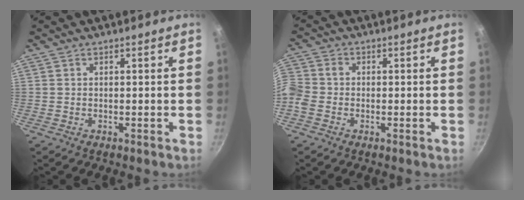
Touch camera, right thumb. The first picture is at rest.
{"total": 6.0, "force": [-1.9, 4.8, 3.0], "torque": [-0.070, 0.013, -0.056]}